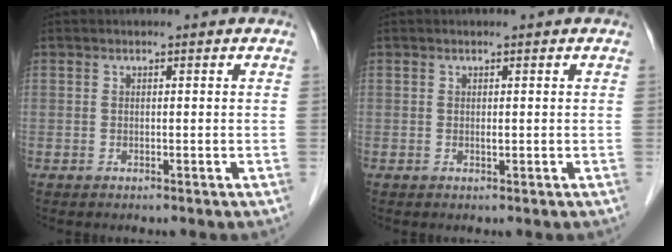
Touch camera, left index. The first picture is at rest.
{"total": 0.5, "force": [0.2, 0.1, 0.5], "torque": [-0.010, 0.000, 0.004]}